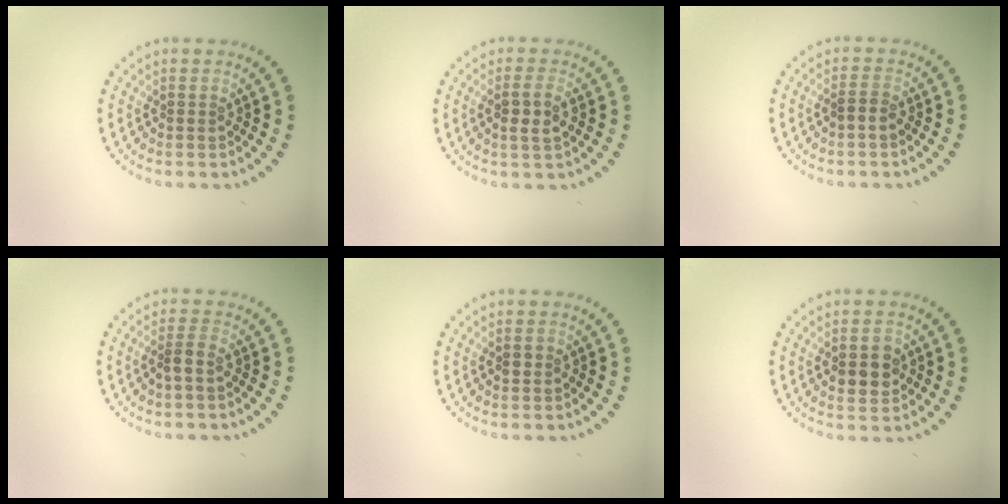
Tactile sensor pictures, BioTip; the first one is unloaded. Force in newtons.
{"total": 2.1, "press": 2.0, "slide": 0.8}
{"total": 1.2, "press": 1.0, "slide": 0.5}
{"total": 1.4, "press": 1.1, "slide": 0.9}
{"total": 0.9, "press": 0.9, "slide": 0.1}
{"total": 3.2, "press": 3.2, "slide": 0.1}